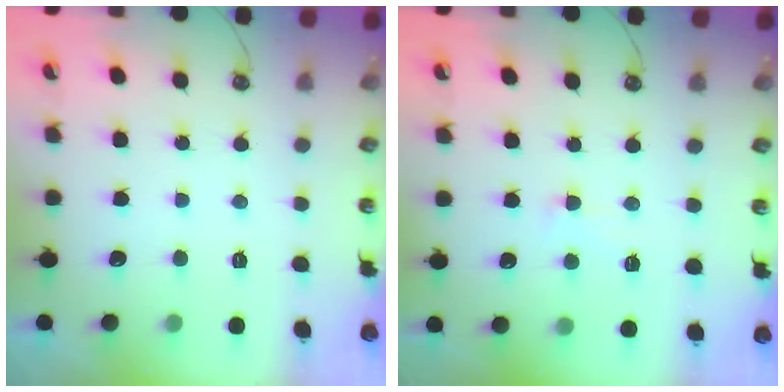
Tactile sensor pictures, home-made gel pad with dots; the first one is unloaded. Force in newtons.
{"total": 0.6, "press": 0.3, "slide": 0.5}